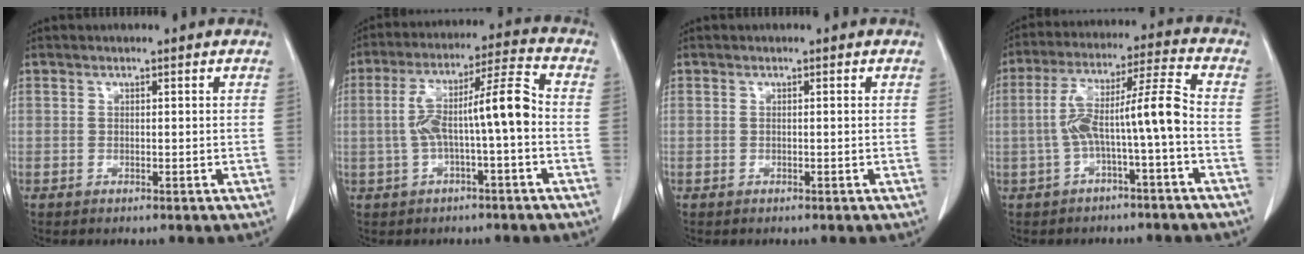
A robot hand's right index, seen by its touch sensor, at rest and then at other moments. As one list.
[{"total": 10.4, "force": [-1.1, 0.9, 10.3], "torque": [-0.185, 0.038, -0.021]}, {"total": 0.0}, {"total": 9.9, "force": [-2.1, 0.1, 9.7], "torque": [-0.176, 0.039, -0.036]}]